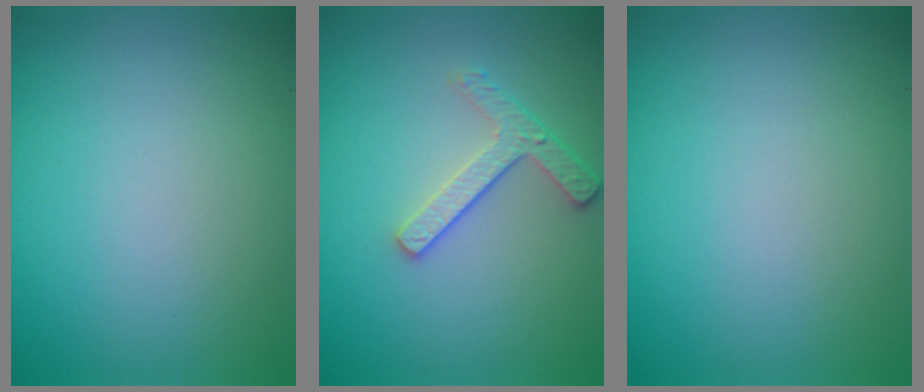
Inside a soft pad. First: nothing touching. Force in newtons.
{"total": 2.4, "press": 2.3, "slide": 0.9}
{"total": 0.0}